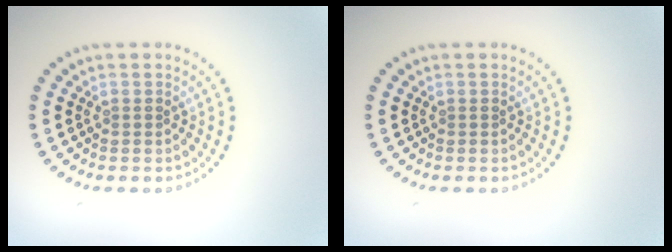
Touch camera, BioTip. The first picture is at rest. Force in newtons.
{"total": 0.0}